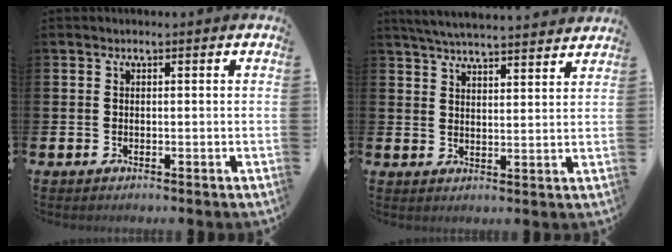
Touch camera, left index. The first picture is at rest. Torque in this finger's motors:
{"motor_torque": [1.03, -1.11, 0.14, 0.13]}